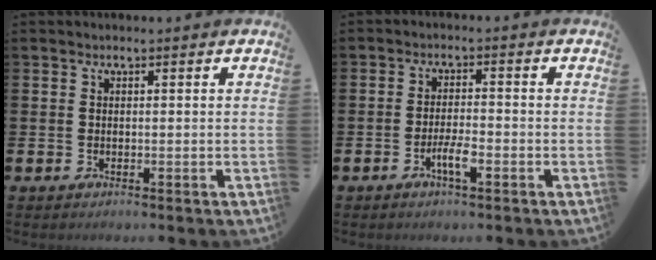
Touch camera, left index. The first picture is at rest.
{"total": 3.0, "force": [-1.4, 0.7, 2.6], "torque": [-0.046, 0.006, -0.027]}